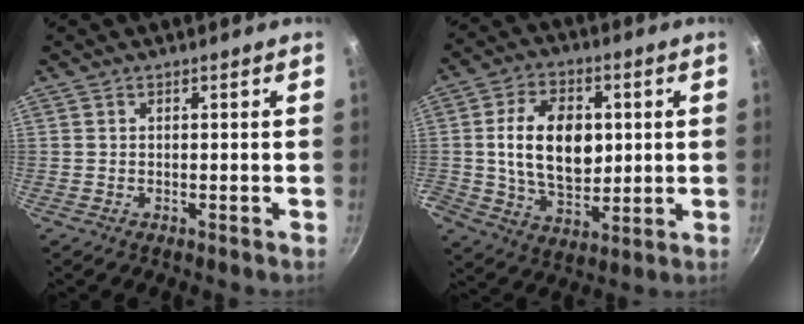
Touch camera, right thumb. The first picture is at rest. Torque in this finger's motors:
{"motor_torque": [2.31, 2.70, 2.31, -0.47, 0.42]}